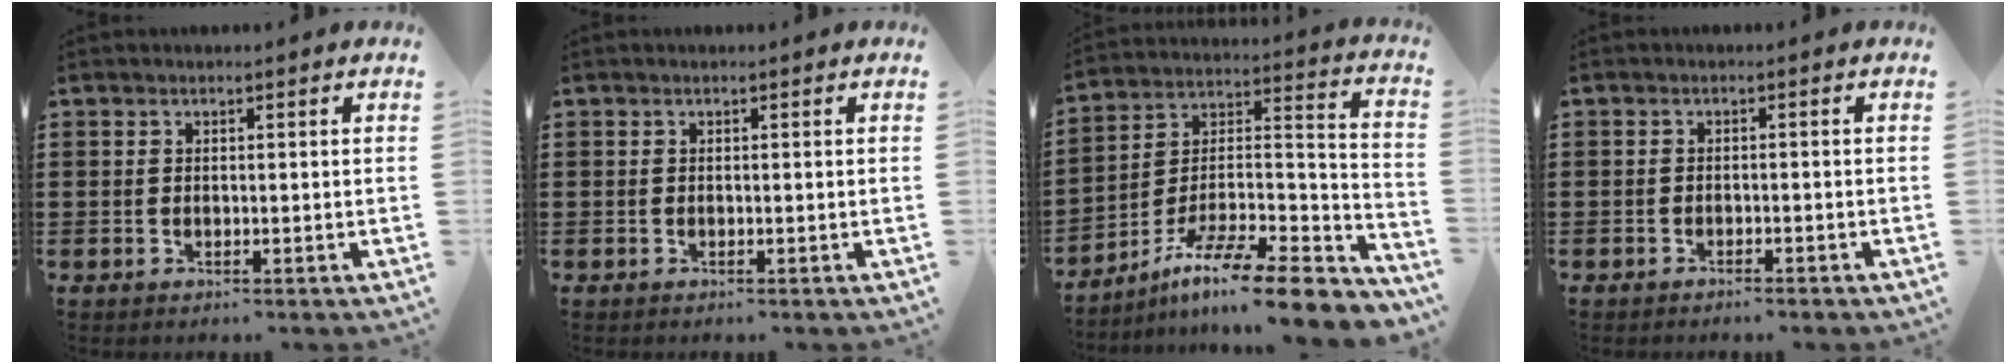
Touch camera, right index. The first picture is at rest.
{"total": 0.0}
{"total": 13.2, "force": [-9.3, 2.5, 9.0], "torque": [-0.144, 0.021, -0.163]}
{"total": 1.0, "force": [-1.0, 0.1, 0.3], "torque": [-0.008, 0.000, -0.020]}